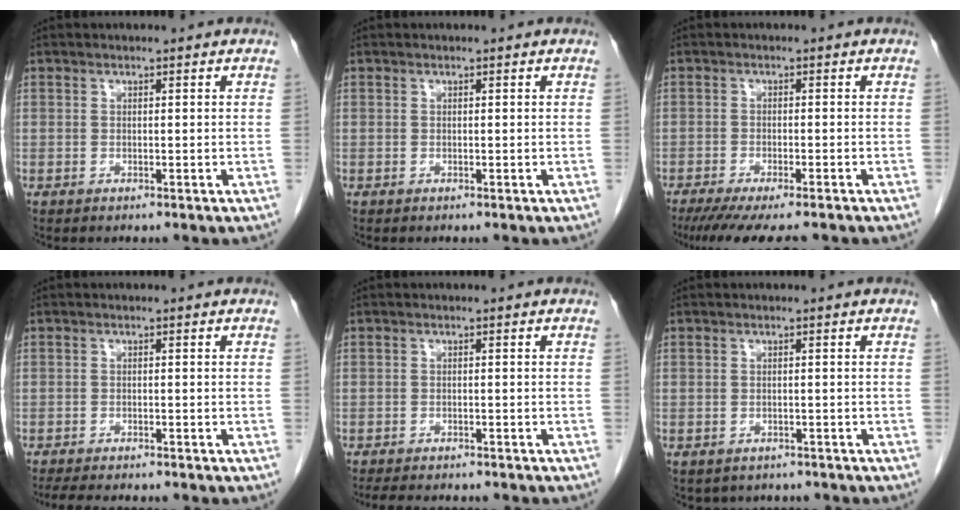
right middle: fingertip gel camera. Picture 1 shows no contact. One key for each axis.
{"total": 0.0}
{"total": 11.2, "fx": -9.6, "fy": 1.2, "fz": 5.8, "tx": -0.073, "ty": -0.024, "tz": -0.138}
{"total": 8.3, "fx": -7.2, "fy": 1.5, "fz": 3.7, "tx": -0.052, "ty": -0.009, "tz": -0.101}
{"total": 9.3, "fx": -8.2, "fy": 2.2, "fz": 3.8, "tx": -0.055, "ty": -0.007, "tz": -0.105}
{"total": 4.5, "fx": -3.8, "fy": 2.3, "fz": 0.6, "tx": -0.003, "ty": 0.009, "tz": -0.043}